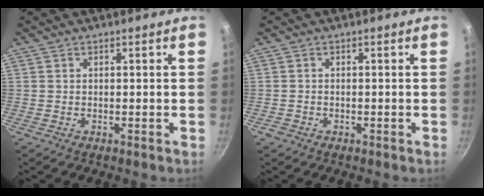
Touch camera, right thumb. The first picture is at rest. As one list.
[{"total": 1.1, "force": [-0.7, 0.8, 0.3], "torque": [-0.011, 0.005, -0.009]}]